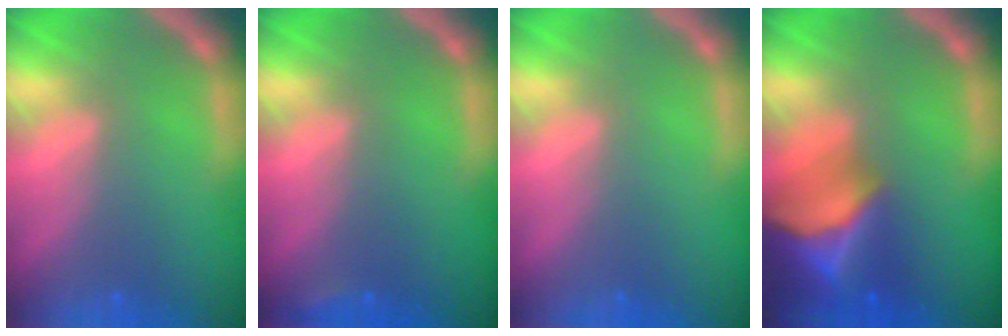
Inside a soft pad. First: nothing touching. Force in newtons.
{"total": 0.9}
{"total": 0.0}
{"total": 10.0}